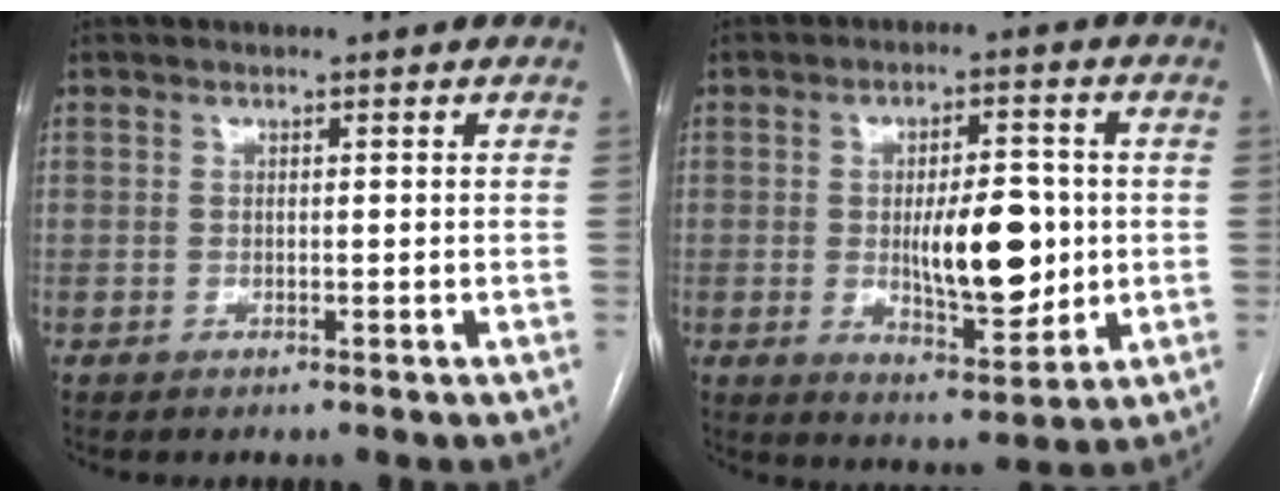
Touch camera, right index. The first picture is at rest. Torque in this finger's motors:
{"motor_torque": [0.93, -0.17, 0.44, 0.15]}